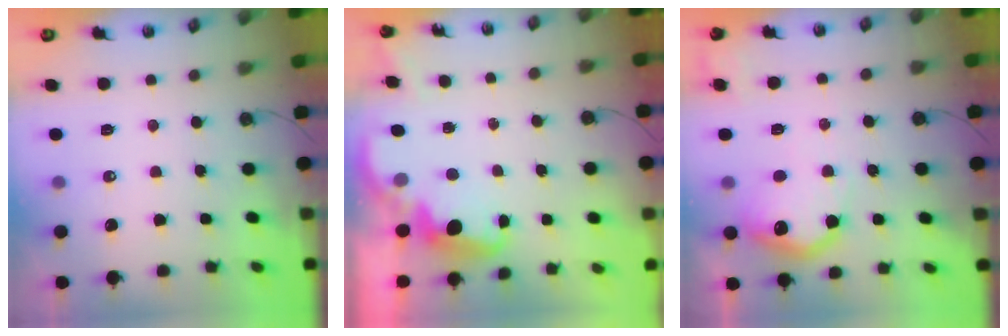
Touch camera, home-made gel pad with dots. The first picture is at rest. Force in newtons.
{"total": 2.7, "press": 2.6, "slide": 0.8}
{"total": 15.1, "press": 15.1, "slide": 0.9}